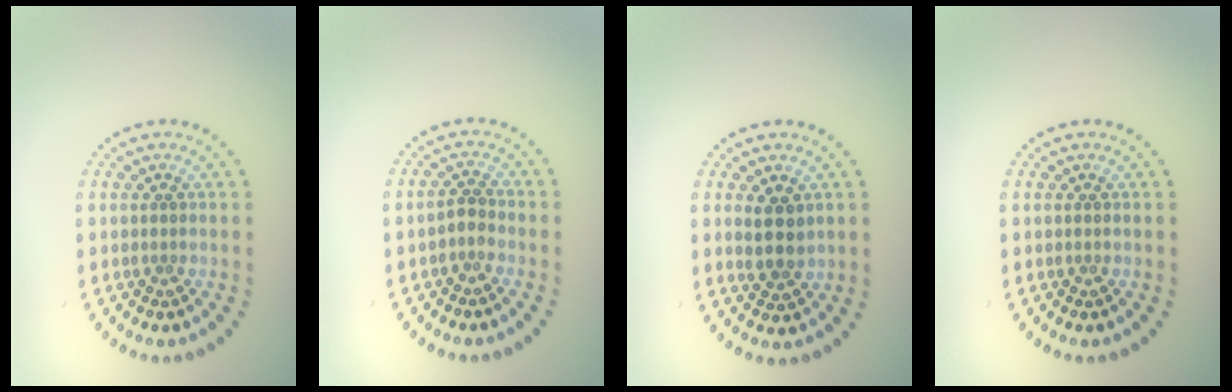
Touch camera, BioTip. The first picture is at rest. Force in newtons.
{"total": 1.3, "press": 1.0, "slide": 0.8}
{"total": 2.7, "press": 2.5, "slide": 1.0}
{"total": 0.0}